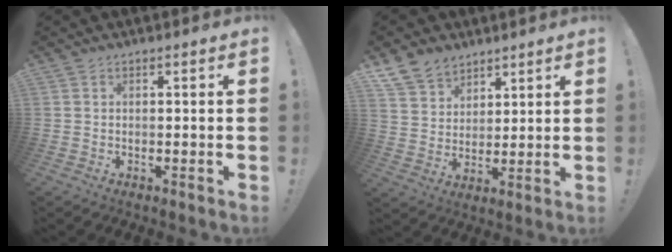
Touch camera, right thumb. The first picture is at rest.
{"total": 10.3, "force": [7.8, 6.4, 2.3], "torque": [-0.052, -0.055, 0.156]}